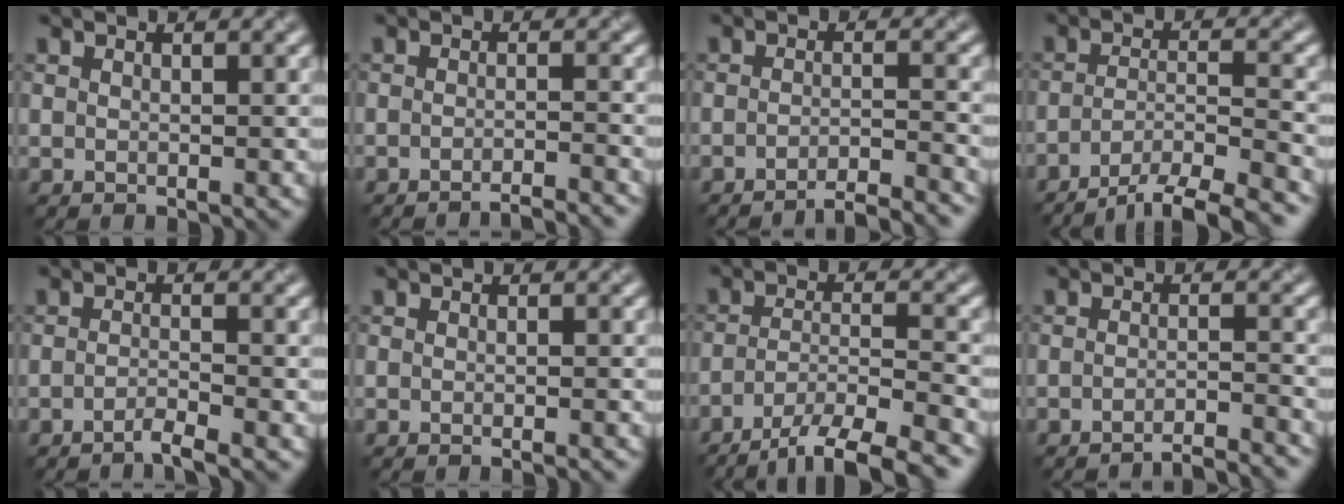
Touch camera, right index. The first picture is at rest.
{"total": 3.9, "force": [-3.5, 0.4, 1.7], "torque": [-0.016, 0.004, -0.050]}
{"total": 4.7, "force": [-4.0, 0.7, 2.4], "torque": [-0.028, 0.008, -0.065]}
{"total": 8.6, "force": [-7.0, 2.1, 4.5], "torque": [-0.067, -0.015, -0.103]}
{"total": 1.7, "force": [-1.3, 0.2, 1.2], "torque": [-0.015, 0.002, -0.034]}
{"total": 1.2, "force": [-0.9, 0.2, 0.9], "torque": [-0.004, -0.006, -0.017]}
{"total": 10.4, "force": [-8.3, 2.7, 5.7], "torque": [-0.089, -0.016, -0.121]}
{"total": 4.3, "force": [-3.8, 0.5, 1.9], "torque": [-0.020, 0.006, -0.060]}